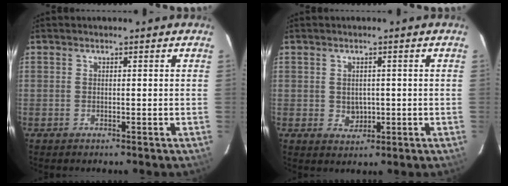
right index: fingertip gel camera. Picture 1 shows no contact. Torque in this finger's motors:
{"motor_torque": [0.28, 0.21, 0.01, 0.02]}